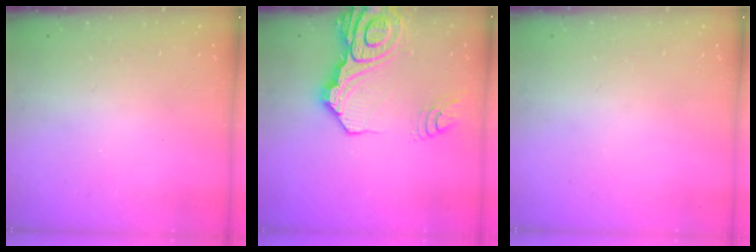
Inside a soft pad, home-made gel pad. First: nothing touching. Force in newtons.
{"total": 23.0, "press": 22.8, "slide": 3.1}
{"total": 0.0}